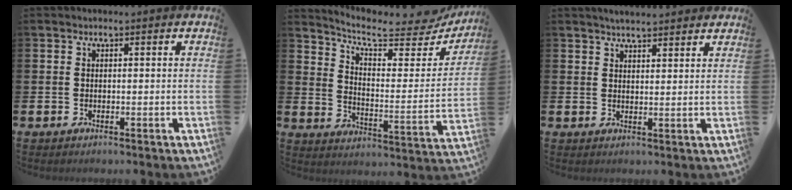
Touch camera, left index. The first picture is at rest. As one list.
[{"total": 7.7, "force": [6.9, 1.9, 3.0], "torque": [-0.069, -0.059, 0.110]}, {"total": 3.2, "force": [3.2, 0.4, 0.5], "torque": [-0.016, -0.011, 0.058]}]